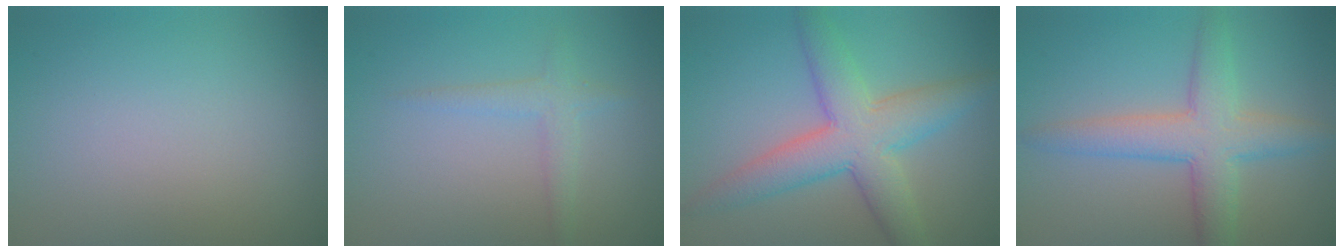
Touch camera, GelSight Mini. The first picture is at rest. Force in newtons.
{"total": 1.8, "press": 1.8, "slide": 0.2}
{"total": 6.8, "press": 6.8, "slide": 0.3}
{"total": 5.5, "press": 5.5, "slide": 0.1}